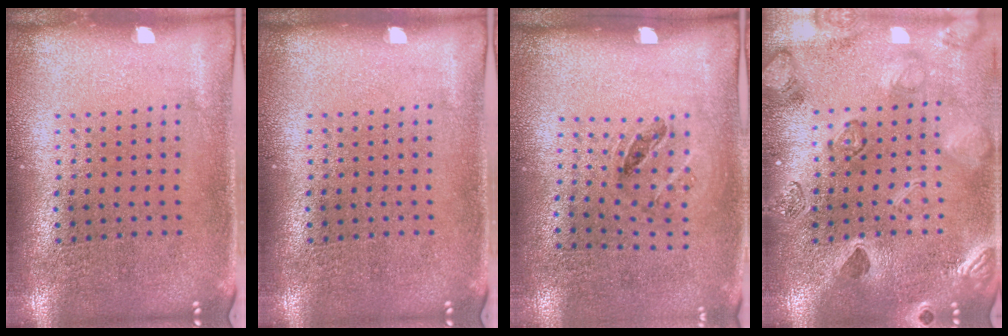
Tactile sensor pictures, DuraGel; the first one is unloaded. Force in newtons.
{"total": 0.0}
{"total": 1.3, "press": 0.8, "slide": 1.1}
{"total": 2.5, "press": 2.4, "slide": 0.5}